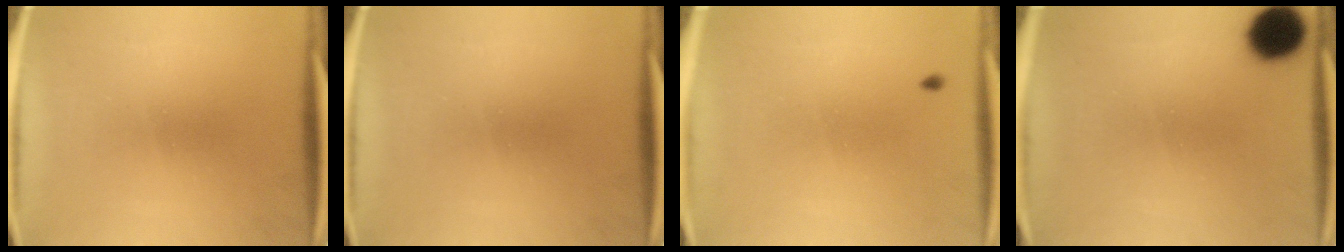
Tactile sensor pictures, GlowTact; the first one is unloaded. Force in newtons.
{"total": 0.0}
{"total": 0.9}
{"total": 10.4}